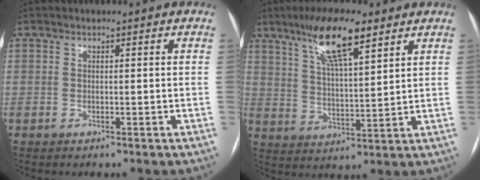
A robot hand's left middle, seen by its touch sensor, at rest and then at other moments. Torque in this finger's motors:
{"motor_torque": [1.17, -0.97, 0.24, 0.05]}